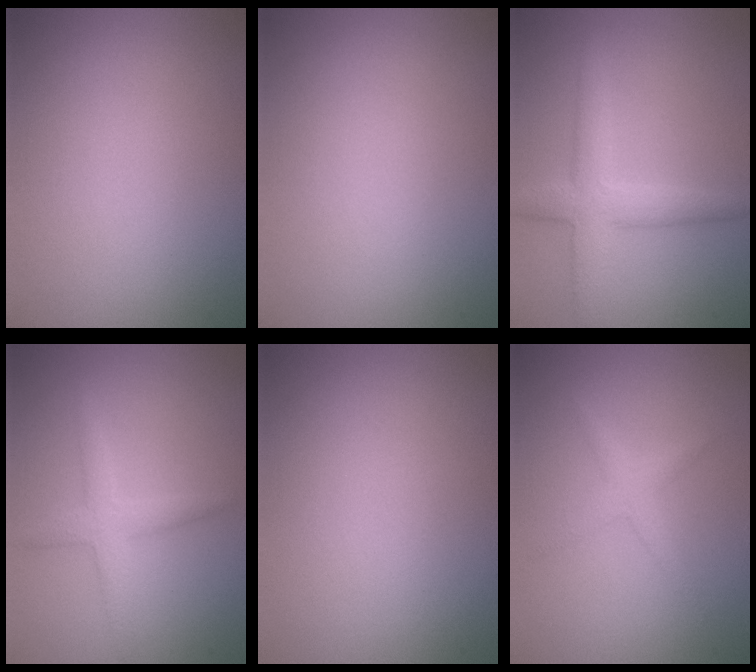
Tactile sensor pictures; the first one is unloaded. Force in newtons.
{"total": 0.0}
{"total": 3.8, "press": 3.8, "slide": 0.0}
{"total": 2.4, "press": 2.4, "slide": 0.0}
{"total": 0.0}
{"total": 1.6, "press": 1.6, "slide": 0.1}